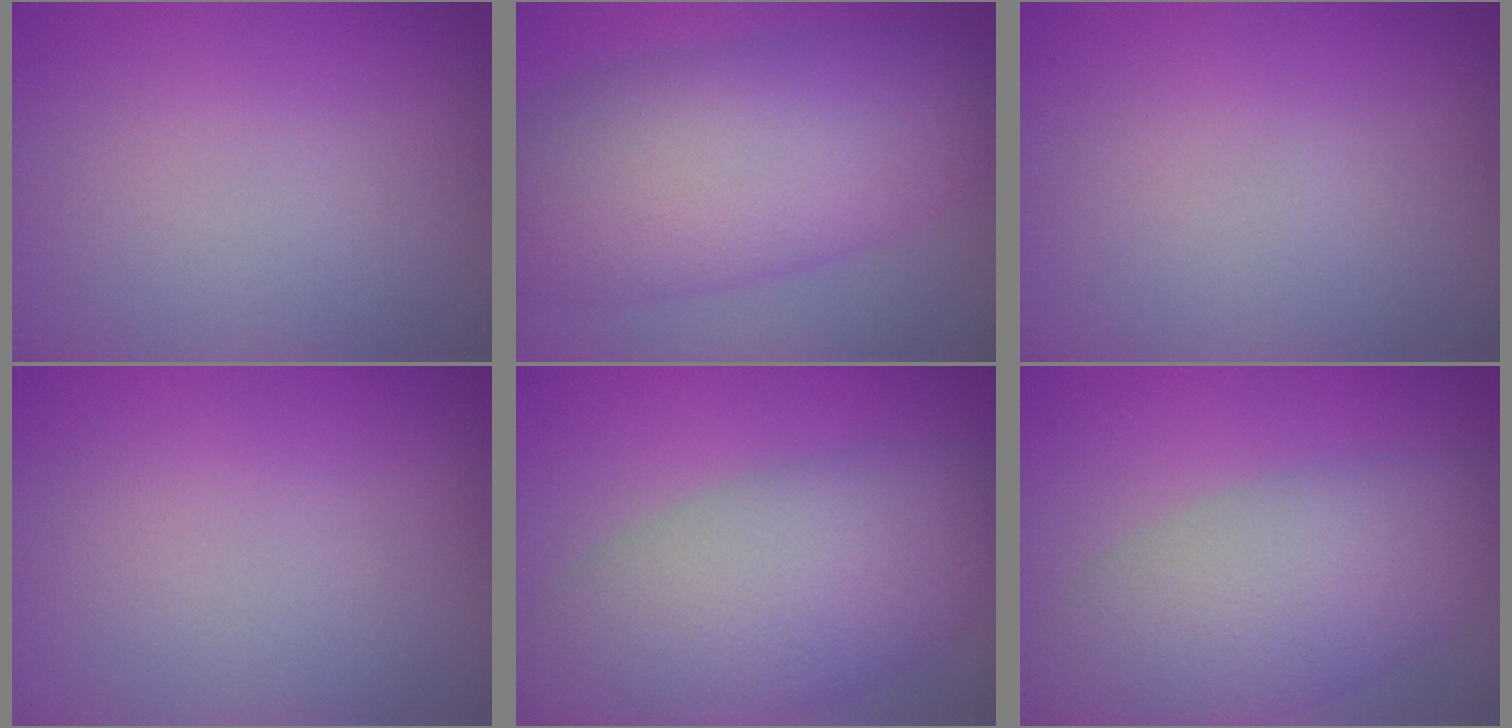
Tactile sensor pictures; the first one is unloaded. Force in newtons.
{"total": 11.0, "press": 11.0, "slide": 0.0}
{"total": 0.0}
{"total": 0.0}
{"total": 10.6, "press": 10.6, "slide": 0.3}
{"total": 8.1, "press": 8.1, "slide": 0.4}